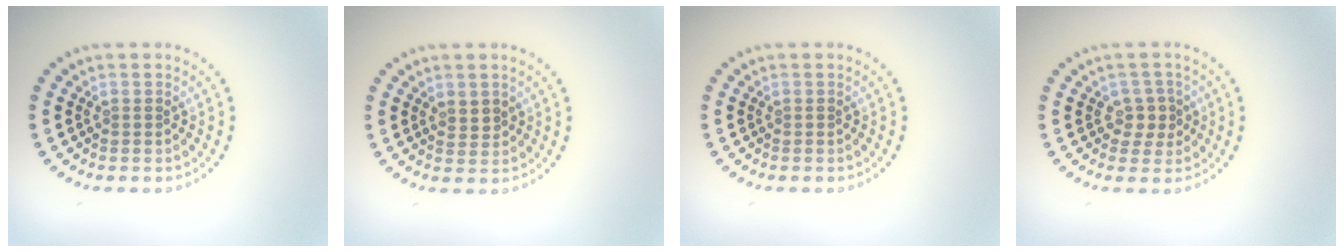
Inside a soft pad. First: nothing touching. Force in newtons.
{"total": 0.9, "press": 0.8, "slide": 0.4}
{"total": 0.0}
{"total": 2.1, "press": 1.9, "slide": 1.0}